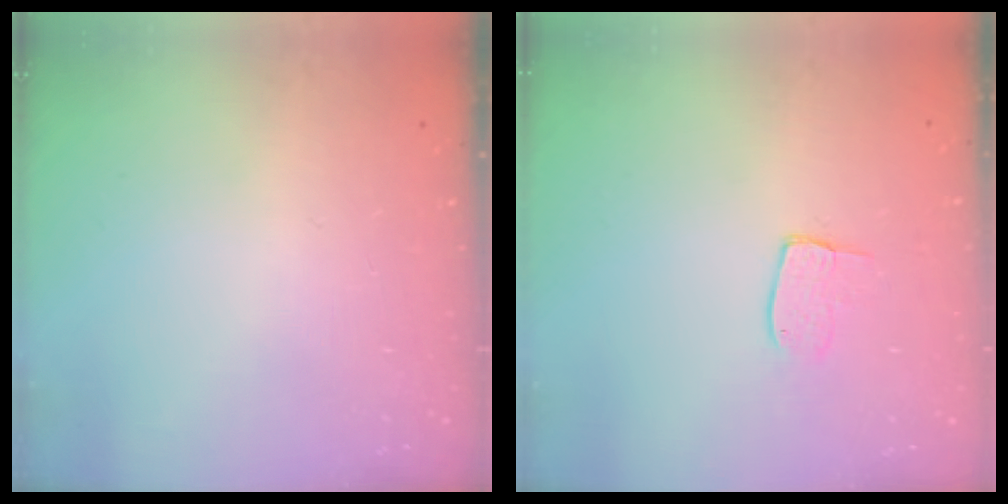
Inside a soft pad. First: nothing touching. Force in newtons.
{"total": 6.1, "press": 6.1, "slide": 0.5}